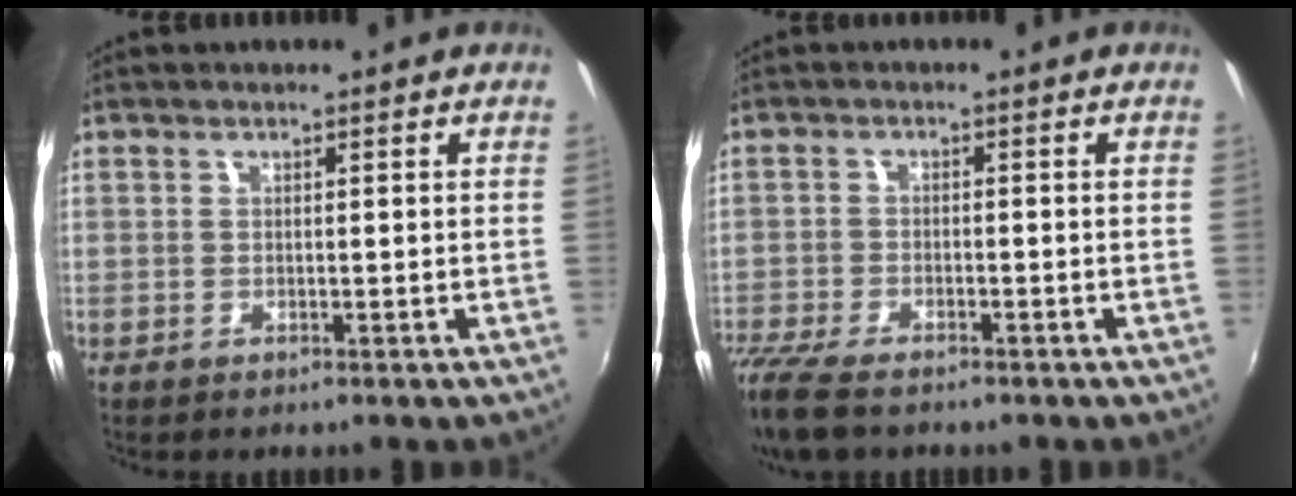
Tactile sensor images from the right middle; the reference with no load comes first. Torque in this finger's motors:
{"motor_torque": [0.86, -0.82, 0.29, 0.08]}